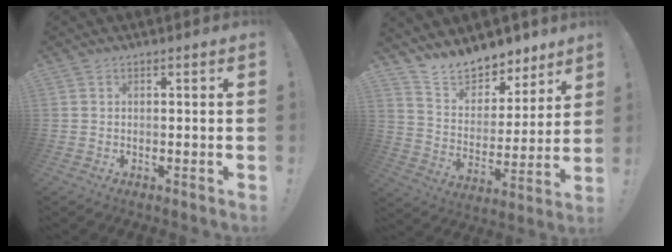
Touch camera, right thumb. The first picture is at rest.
{"total": 12.8, "force": [11.7, 4.8, 2.2], "torque": [-0.050, -0.099, 0.217]}